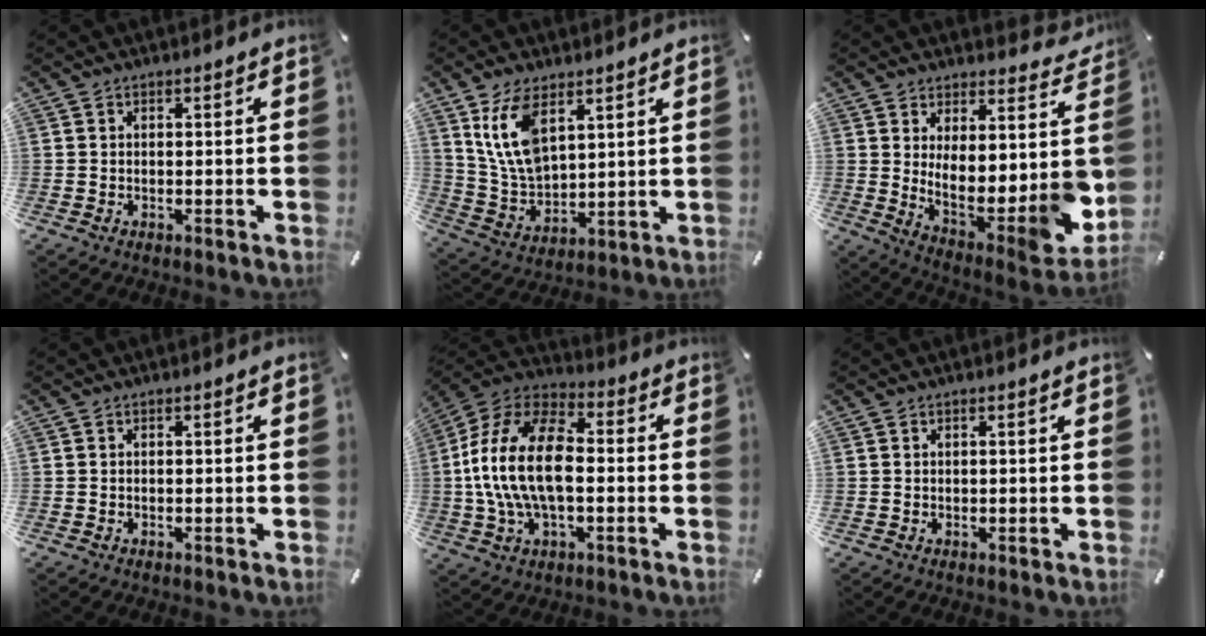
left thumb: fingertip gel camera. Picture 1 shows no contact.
{"total": 11.4, "force": [6.4, 6.2, 7.1], "torque": [-0.180, -0.021, 0.119]}
{"total": 11.1, "force": [1.8, 5.9, 9.2], "torque": [-0.090, -0.057, 0.041]}
{"total": 0.0}
{"total": 18.5, "force": [-1.7, 10.8, 14.9], "torque": [-0.314, 0.010, -0.031]}
{"total": 0.0}